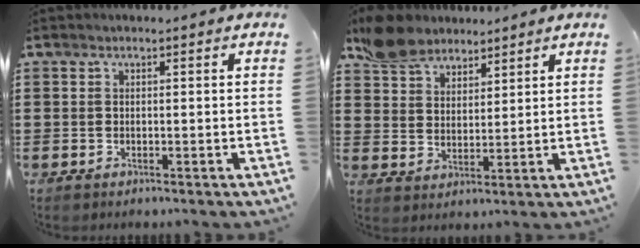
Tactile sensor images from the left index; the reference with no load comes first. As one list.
[{"total": 7.0, "force": [5.9, 3.3, 1.5], "torque": [-0.057, 0.001, 0.117]}]